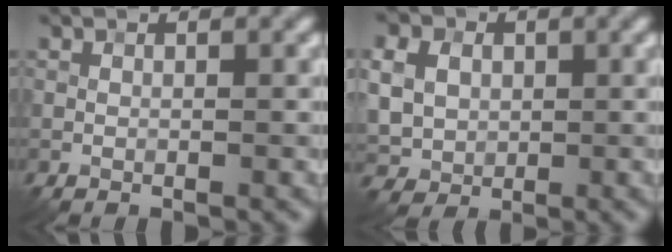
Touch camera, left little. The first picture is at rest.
{"total": 8.7, "force": [2.4, 7.2, 4.2], "torque": [-0.101, 0.022, 0.031]}